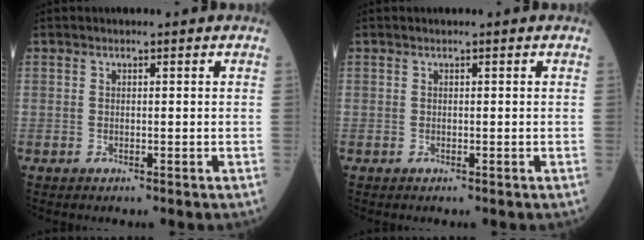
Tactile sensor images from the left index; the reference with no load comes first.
{"total": 0.0}